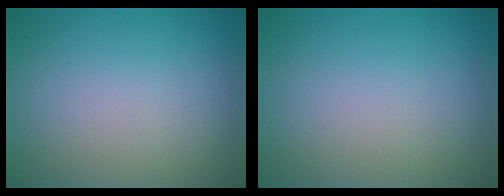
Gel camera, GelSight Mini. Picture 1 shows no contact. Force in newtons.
{"total": 0.0}